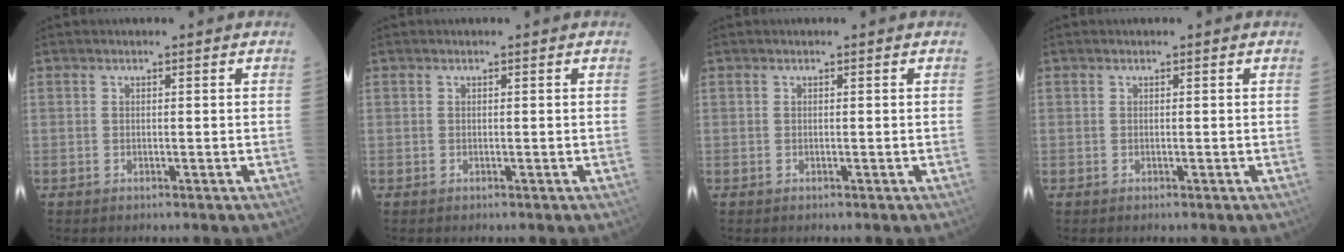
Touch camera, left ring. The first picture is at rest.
{"total": 0.0}
{"total": 0.0}
{"total": 0.0}